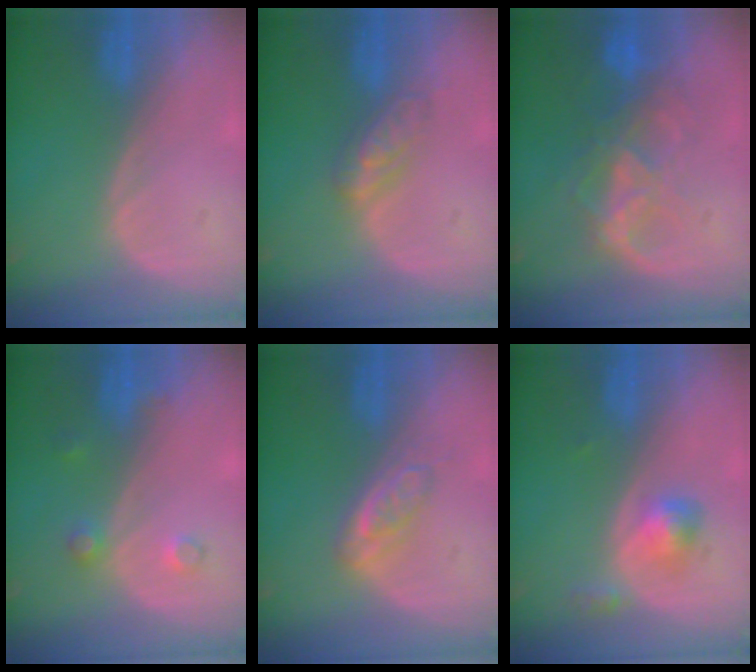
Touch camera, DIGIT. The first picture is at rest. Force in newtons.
{"total": 4.8, "press": 4.5, "slide": 1.6}
{"total": 8.7, "press": 7.5, "slide": 4.3}
{"total": 2.6, "press": 2.6, "slide": 0.3}
{"total": 4.1, "press": 4.1, "slide": 0.5}
{"total": 3.3, "press": 3.3, "slide": 0.2}